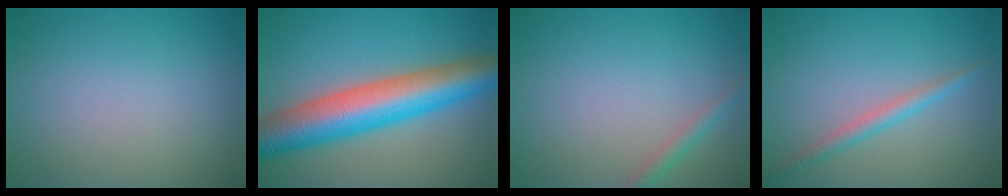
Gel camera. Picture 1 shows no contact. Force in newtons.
{"total": 10.2, "press": 10.2, "slide": 0.3}
{"total": 1.4, "press": 1.4, "slide": 0.1}
{"total": 1.9, "press": 1.9, "slide": 0.1}